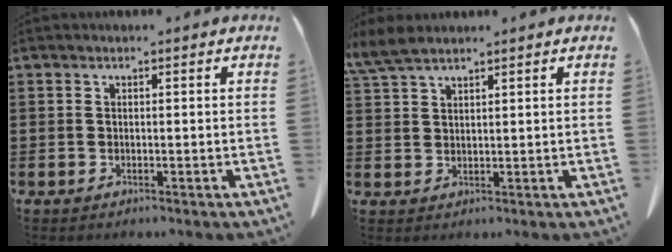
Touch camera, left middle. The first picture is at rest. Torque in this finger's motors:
{"motor_torque": [0.52, -0.34, 0.17, 0.10]}